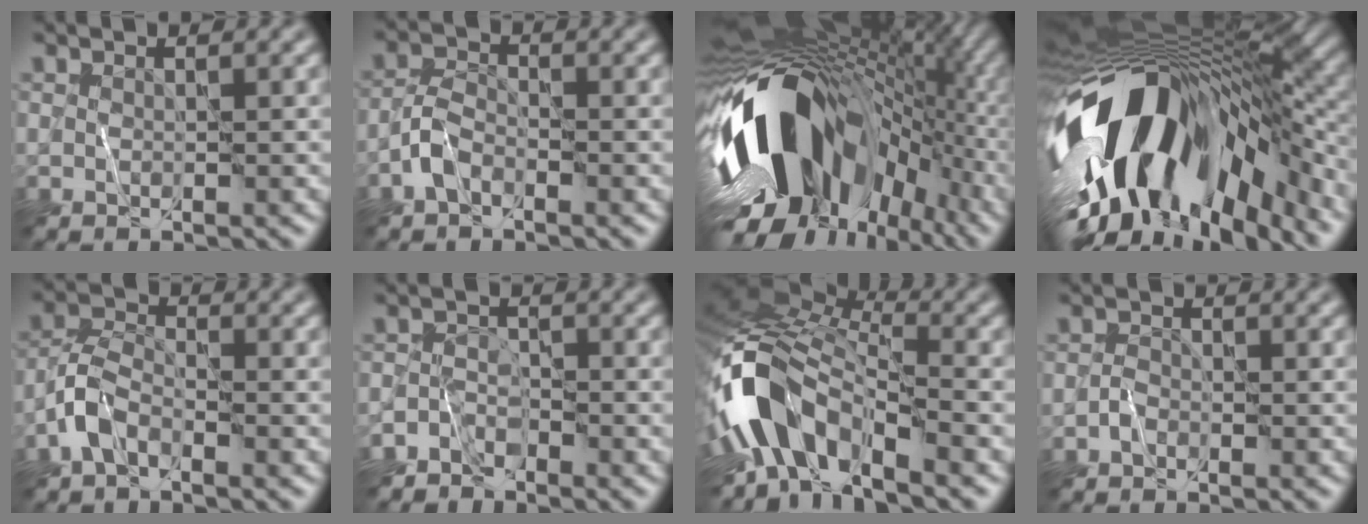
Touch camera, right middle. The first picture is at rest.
{"total": 2.6, "force": [-1.7, 1.4, 1.4], "torque": [-0.026, 0.007, -0.045]}
{"total": 17.0, "force": [-2.7, 11.0, 12.6], "torque": [-0.229, -0.024, -0.046]}
{"total": 17.1, "force": [-5.1, 8.2, 14.1], "torque": [-0.244, -0.021, -0.087]}
{"total": 3.6, "force": [-2.3, 1.8, 2.0], "torque": [-0.036, 0.007, -0.060]}
{"total": 2.6, "force": [-2.3, 1.2, 0.2], "torque": [0.002, 0.002, -0.056]}
{"total": 9.3, "force": [-4.9, 4.4, 6.6], "torque": [-0.126, 0.011, -0.109]}
{"total": 1.0, "force": [-0.8, 0.7, 0.2], "torque": [0.000, 0.005, -0.020]}